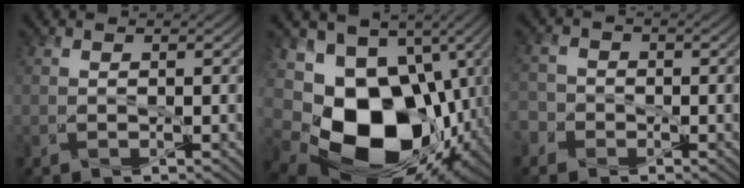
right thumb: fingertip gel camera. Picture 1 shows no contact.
{"total": 19.2, "force": [-3.4, 14.5, 12.1], "torque": [-0.231, -0.054, -0.032]}
{"total": 2.9, "force": [-1.6, 2.3, 0.6], "torque": [-0.015, -0.002, -0.039]}